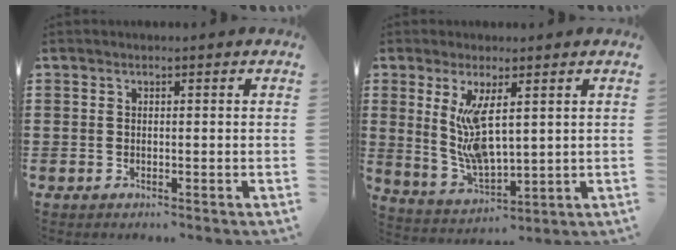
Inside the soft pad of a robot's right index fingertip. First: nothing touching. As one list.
[{"total": 7.8, "force": [2.0, 3.0, 6.9], "torque": [-0.151, -0.004, 0.035]}]